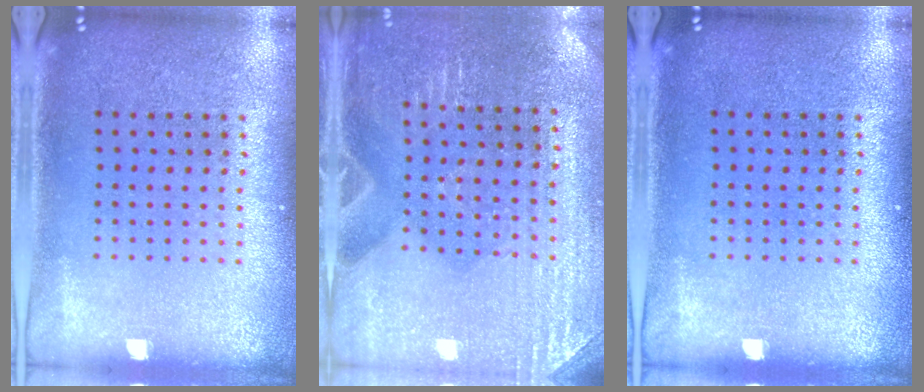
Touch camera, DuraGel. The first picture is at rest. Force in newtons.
{"total": 2.9, "press": 2.9, "slide": 0.3}
{"total": 0.0}